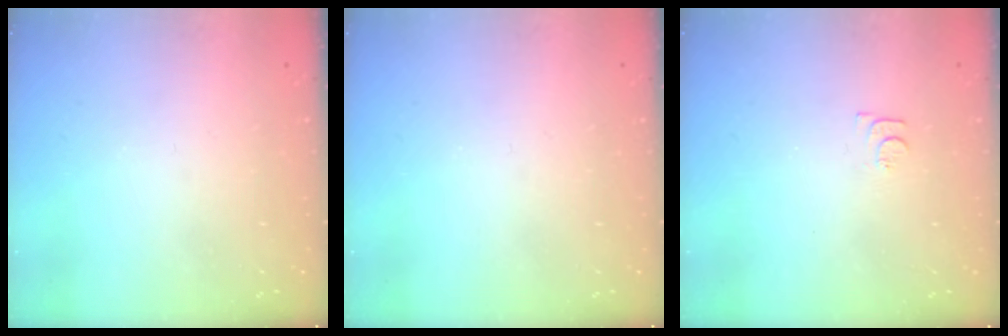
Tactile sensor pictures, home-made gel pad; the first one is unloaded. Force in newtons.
{"total": 0.0}
{"total": 3.4, "press": 3.4, "slide": 0.5}